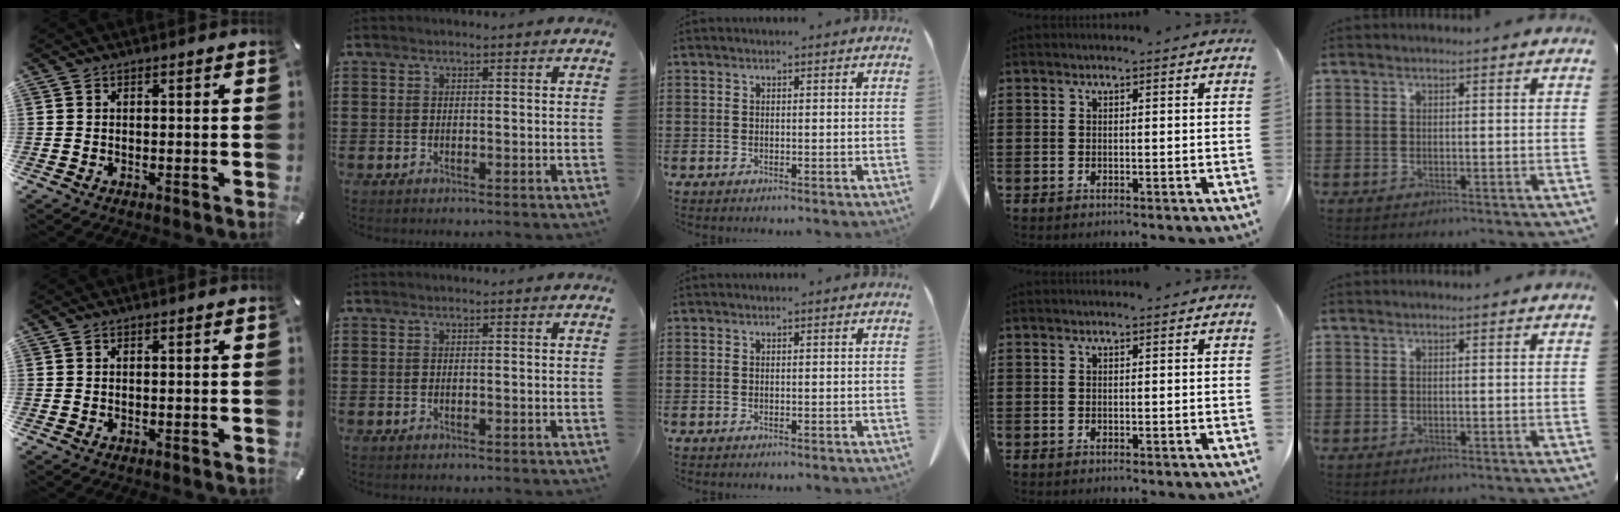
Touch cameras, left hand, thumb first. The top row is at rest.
{}